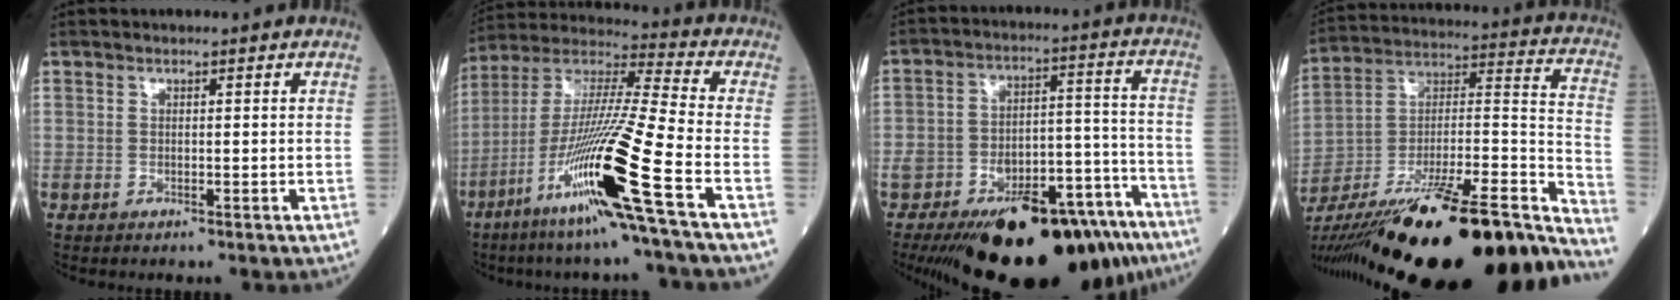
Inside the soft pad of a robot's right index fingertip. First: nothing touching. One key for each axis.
{"total": 20.0, "fx": -8.8, "fy": -1.5, "fz": 17.9, "tx": -0.374, "ty": -0.040, "tz": -0.176}
{"total": 27.7, "fx": -18.4, "fy": 9.8, "fz": 18.3, "tx": -0.266, "ty": 0.013, "tz": -0.264}
{"total": 38.2, "fx": -28.9, "fy": 4.6, "fz": 24.5, "tx": -0.323, "ty": -0.035, "tz": -0.436}